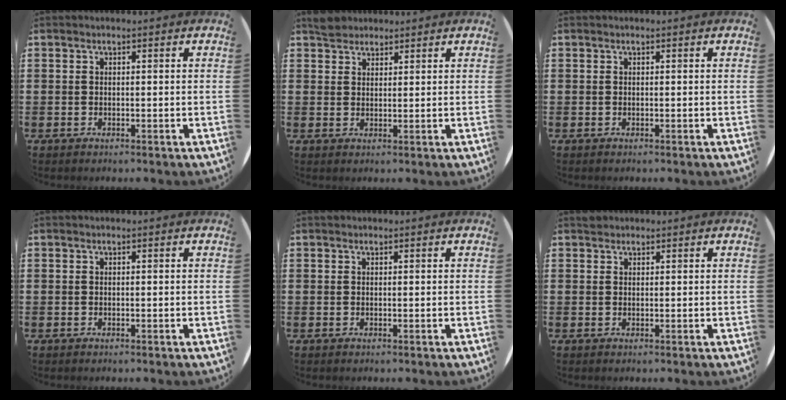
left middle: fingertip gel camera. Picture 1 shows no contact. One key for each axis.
{"total": 2.4, "fx": 2.2, "fy": 0.9, "fz": 0.0, "tx": 0.003, "ty": 0.003, "tz": 0.043}
{"total": 0.0}
{"total": 0.0}
{"total": 0.0}
{"total": 0.8, "fx": 0.7, "fy": 0.3, "fz": -0.1, "tx": 0.009, "ty": 0.000, "tz": 0.012}